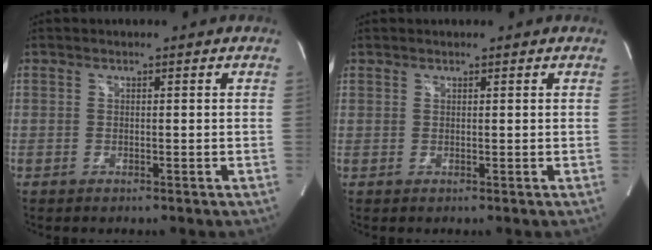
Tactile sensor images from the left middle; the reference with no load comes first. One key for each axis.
{"total": 0.6, "fx": 0.4, "fy": 0.4, "fz": 0.0, "tx": -0.001, "ty": 0.003, "tz": 0.007}